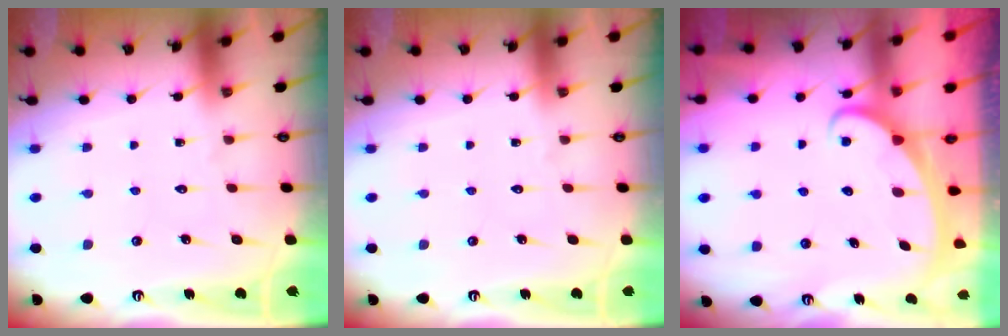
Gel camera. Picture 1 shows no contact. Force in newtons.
{"total": 0.0}
{"total": 2.4, "press": 2.4, "slide": 0.3}